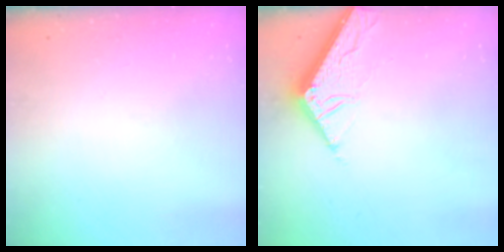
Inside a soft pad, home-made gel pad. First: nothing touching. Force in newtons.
{"total": 7.0, "press": 6.9, "slide": 0.4}